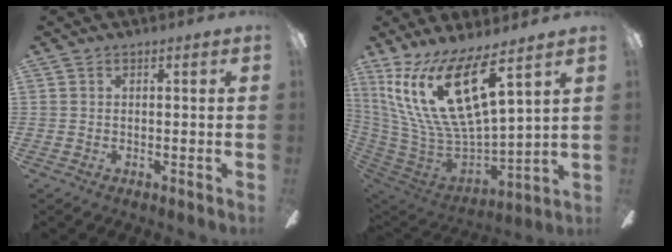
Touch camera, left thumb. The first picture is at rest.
{"total": 22.0, "force": [11.7, 7.0, 17.3], "torque": [-0.379, -0.081, 0.203]}